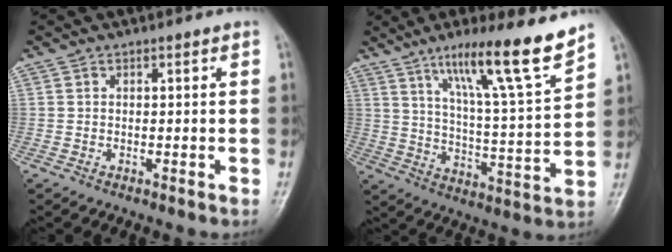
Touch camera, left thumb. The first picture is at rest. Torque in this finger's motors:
{"motor_torque": [0.46, 0.27, 1.22, -1.55, 0.11]}